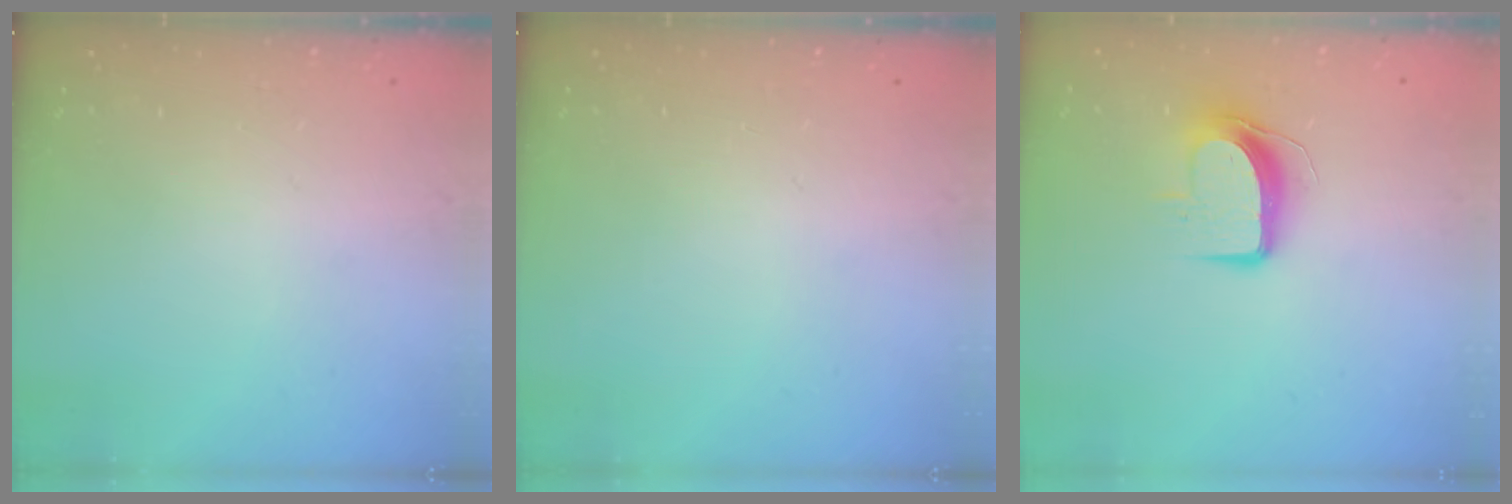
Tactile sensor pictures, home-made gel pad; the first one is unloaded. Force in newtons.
{"total": 0.0}
{"total": 10.0, "press": 10.0, "slide": 1.0}